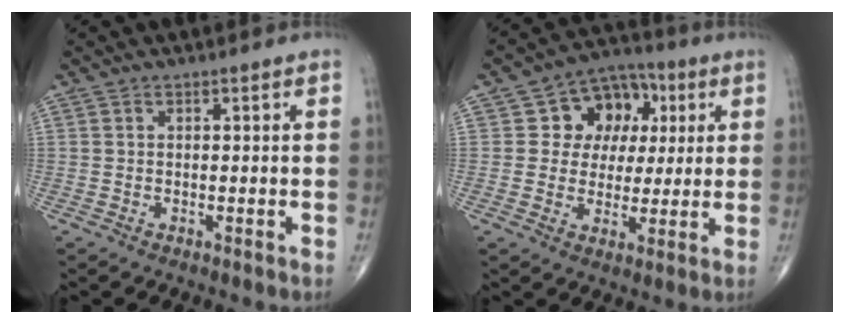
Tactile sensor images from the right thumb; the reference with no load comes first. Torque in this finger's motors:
{"motor_torque": [-0.55, 0.52, -0.02, 0.09, 0.06]}